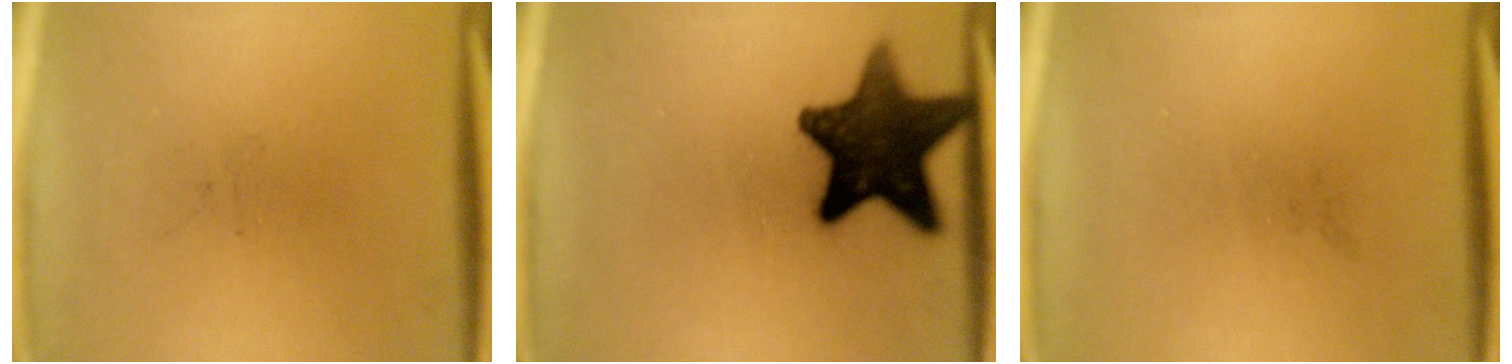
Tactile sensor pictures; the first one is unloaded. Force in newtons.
{"total": 14.8}
{"total": 0.0}